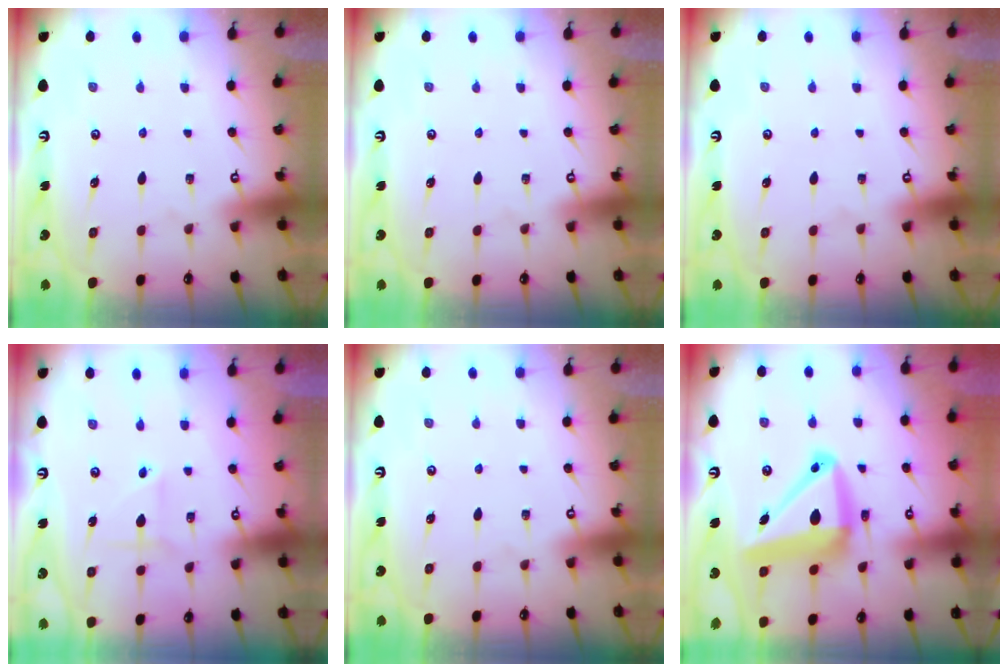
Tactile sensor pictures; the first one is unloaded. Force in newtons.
{"total": 0.0}
{"total": 0.0}
{"total": 1.8, "press": 1.7, "slide": 0.7}
{"total": 0.0}
{"total": 15.6, "press": 15.3, "slide": 2.9}